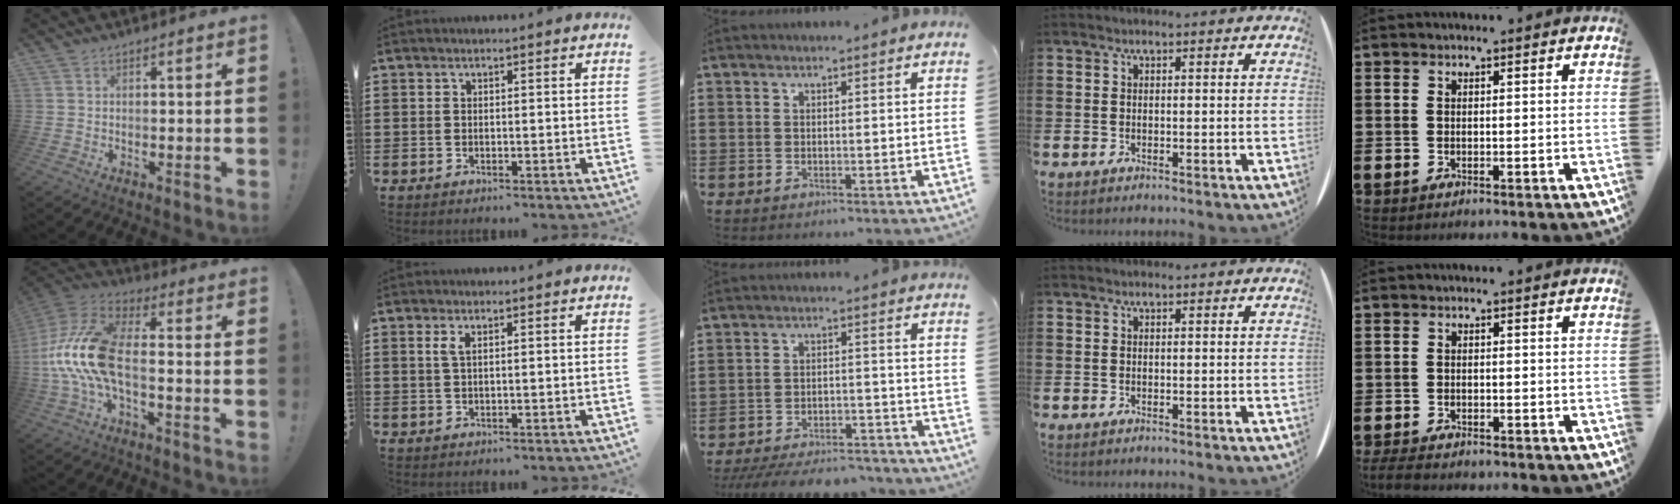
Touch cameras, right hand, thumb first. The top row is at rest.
{"thumb": {"total": 16.9, "force": [-2.6, 8.4, 14.4], "torque": [-0.294, 0.025, -0.036]}, "index": {"total": 1.6, "force": [0.5, 0.5, 1.4], "torque": [-0.030, 0.004, 0.008]}, "middle": {"total": 6.4, "force": [-6.1, 0.8, 1.8], "torque": [-0.035, 0.002, -0.117]}, "little": {"total": 1.5, "force": [-1.4, 0.3, 0.6], "torque": [-0.012, 0.004, -0.029]}}